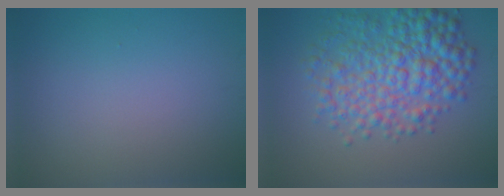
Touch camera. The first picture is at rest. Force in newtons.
{"total": 7.2, "press": 7.2, "slide": 0.0}